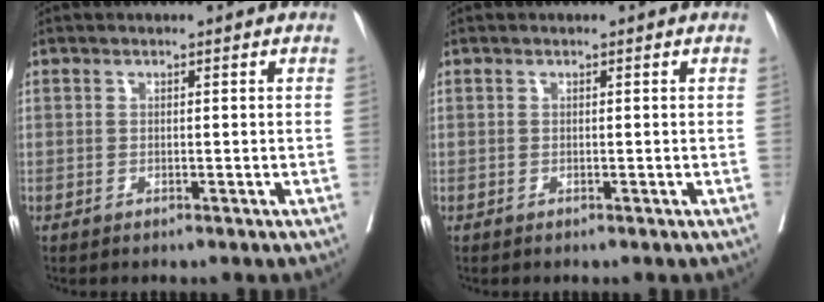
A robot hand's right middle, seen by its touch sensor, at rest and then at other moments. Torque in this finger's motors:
{"motor_torque": [-0.02, -0.05, 0.00, 0.00]}